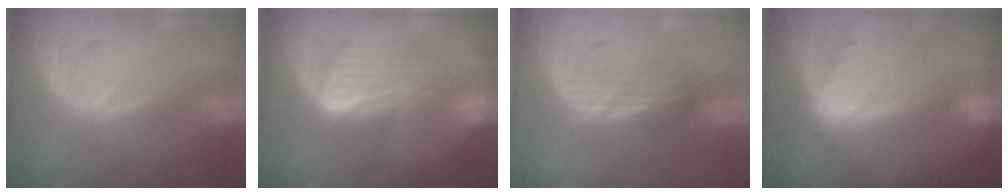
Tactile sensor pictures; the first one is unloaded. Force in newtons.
{"total": 7.6, "press": 7.6, "slide": 0.3}
{"total": 2.9, "press": 2.6, "slide": 1.2}
{"total": 9.3, "press": 8.1, "slide": 4.4}